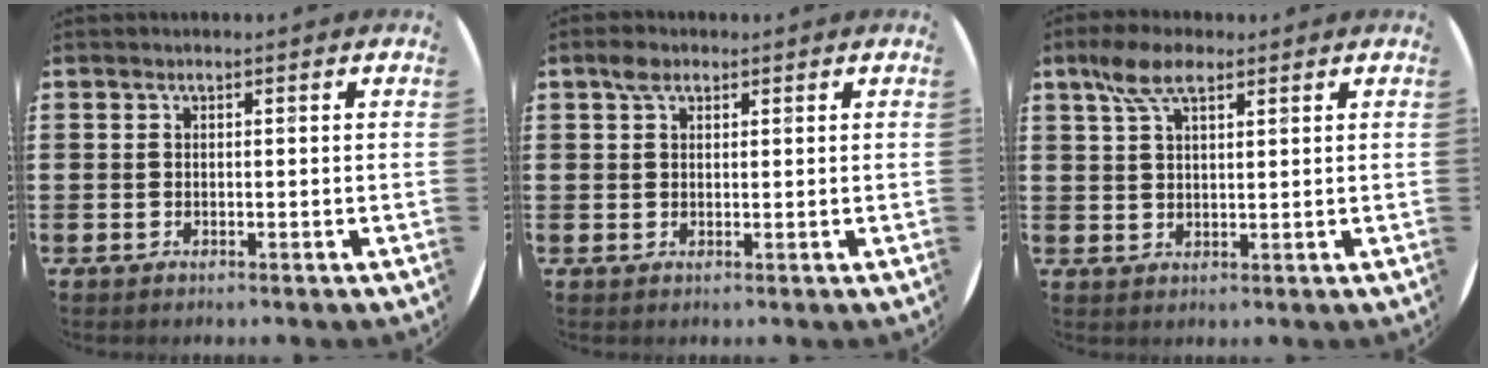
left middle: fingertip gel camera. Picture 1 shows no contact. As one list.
[{"total": 2.1, "force": [1.4, 1.2, 1.0], "torque": [-0.016, 0.003, 0.025]}, {"total": 5.7, "force": [3.4, 2.4, 3.9], "torque": [-0.087, 0.009, 0.062]}]